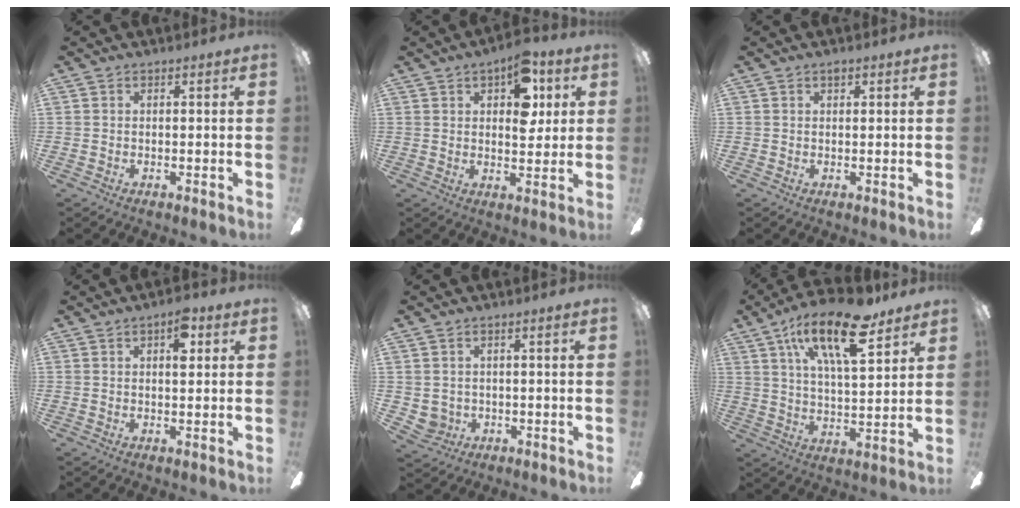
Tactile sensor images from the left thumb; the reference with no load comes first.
{"total": 11.9, "force": [5.1, 6.2, 8.8], "torque": [-0.116, -0.005, 0.086]}
{"total": 1.2, "force": [0.7, 0.6, 0.7], "torque": [0.000, -0.004, 0.010]}
{"total": 5.4, "force": [2.7, 2.3, 4.1], "torque": [-0.047, -0.008, 0.036]}
{"total": 3.1, "force": [0.8, 2.9, 0.3], "torque": [-0.015, 0.004, 0.017]}
{"total": 20.0, "force": [12.1, 7.7, 14.0], "torque": [-0.229, -0.052, 0.197]}